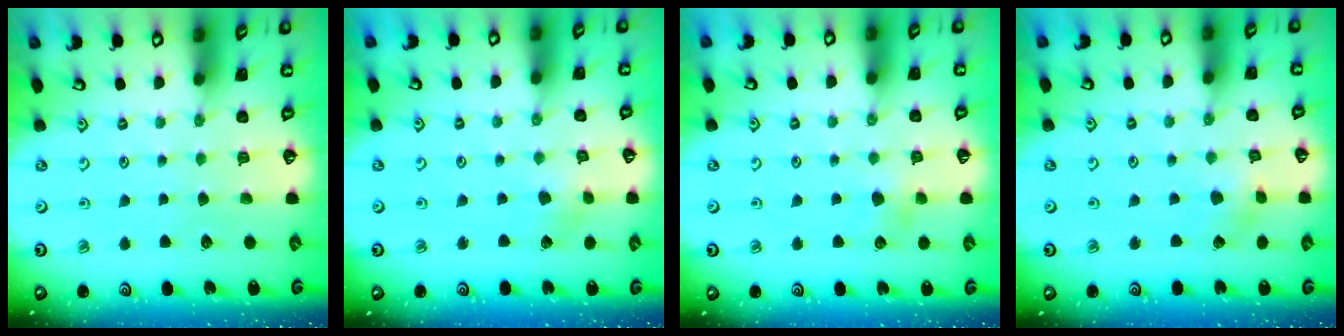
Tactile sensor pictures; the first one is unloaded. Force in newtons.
{"total": 2.8, "press": 2.7, "slide": 0.4}
{"total": 4.1, "press": 4.0, "slide": 1.0}
{"total": 2.4, "press": 2.4, "slide": 0.2}